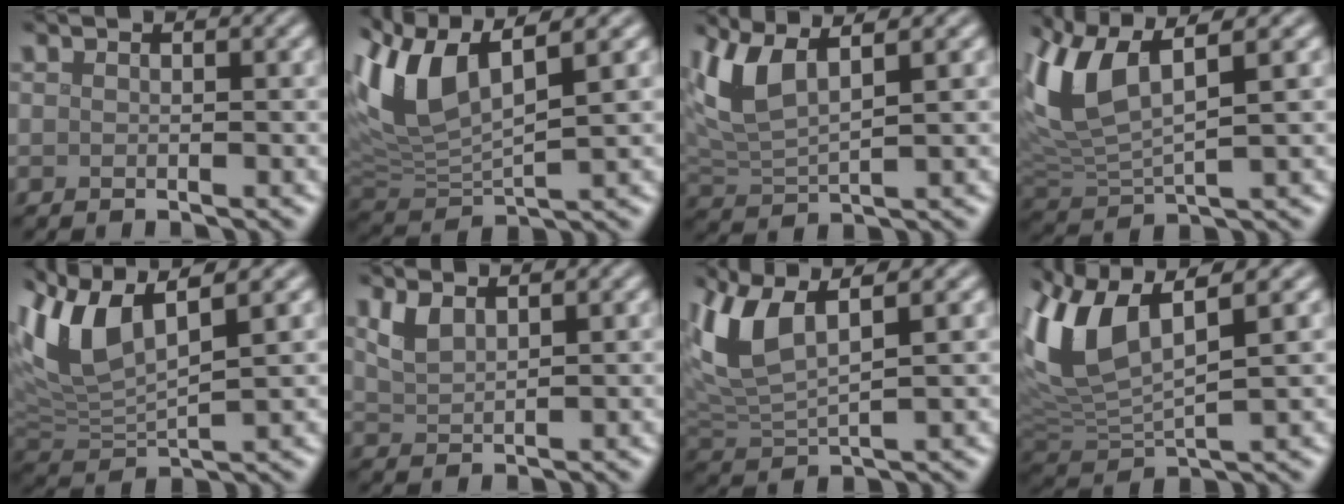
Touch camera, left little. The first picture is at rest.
{"total": 8.3, "force": [3.9, 3.1, 6.6], "torque": [-0.150, 0.015, 0.070]}
{"total": 5.1, "force": [3.1, 1.5, 3.7], "torque": [-0.093, 0.008, 0.064]}
{"total": 7.8, "force": [3.6, 2.8, 6.3], "torque": [-0.148, 0.015, 0.065]}
{"total": 7.4, "force": [3.8, 2.5, 5.9], "torque": [-0.134, 0.013, 0.070]}
{"total": 2.2, "force": [1.6, 0.8, 1.3], "torque": [-0.036, 0.001, 0.036]}
{"total": 6.0, "force": [3.3, 1.9, 4.6], "torque": [-0.112, 0.009, 0.064]}
{"total": 9.0, "force": [3.8, 3.5, 7.4], "torque": [-0.173, 0.014, 0.069]}